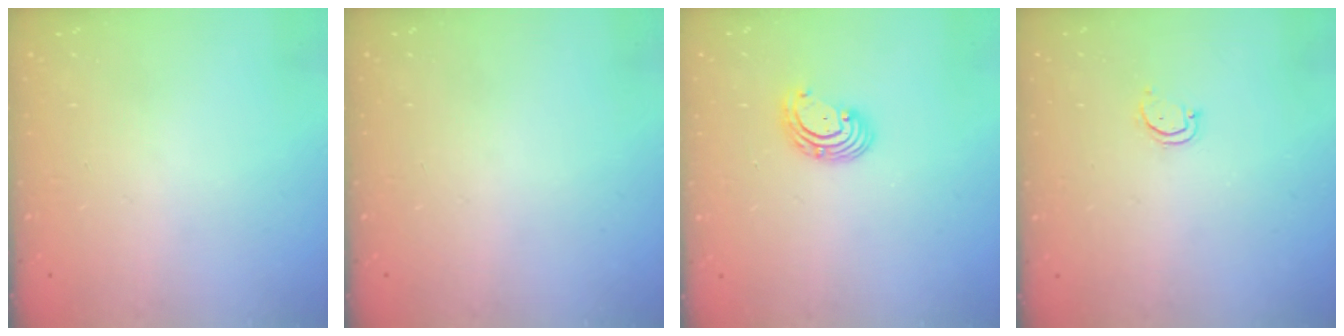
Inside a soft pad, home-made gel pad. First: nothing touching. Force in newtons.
{"total": 0.0}
{"total": 3.5, "press": 3.5, "slide": 0.2}
{"total": 2.6, "press": 2.6, "slide": 0.2}